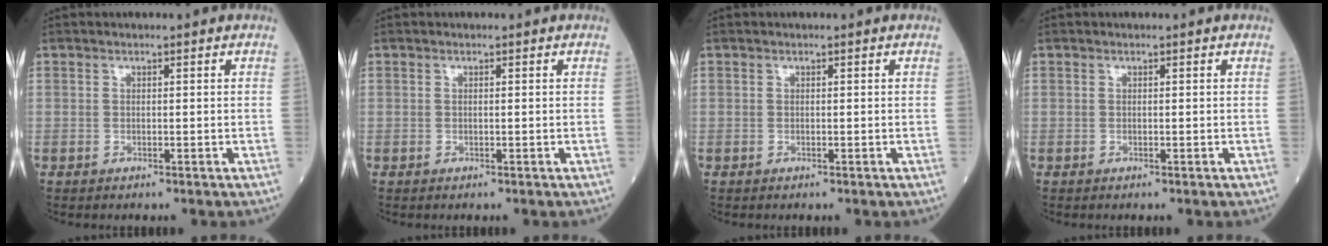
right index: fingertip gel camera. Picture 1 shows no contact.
{"total": 0.0}
{"total": 0.0}
{"total": 0.0}